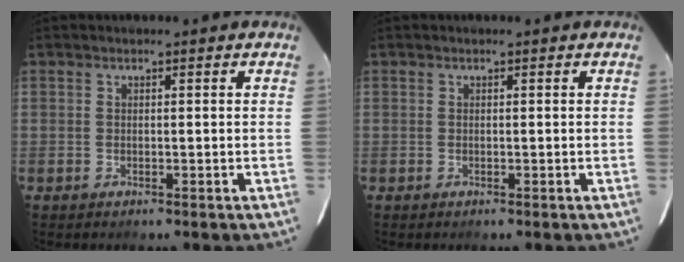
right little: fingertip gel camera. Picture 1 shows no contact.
{"total": 0.0}